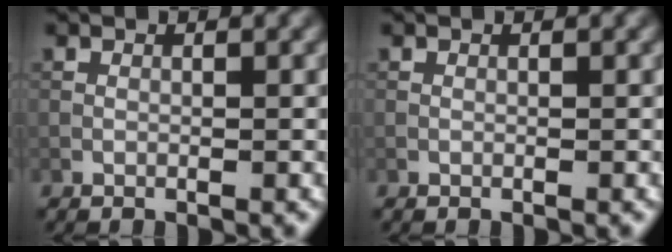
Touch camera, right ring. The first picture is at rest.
{"total": 0.0}